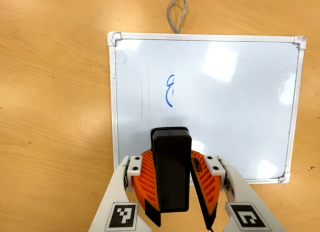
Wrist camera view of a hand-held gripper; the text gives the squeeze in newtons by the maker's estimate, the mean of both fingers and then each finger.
{"total": 8.8, "left": 9.1, "right": 8.5}